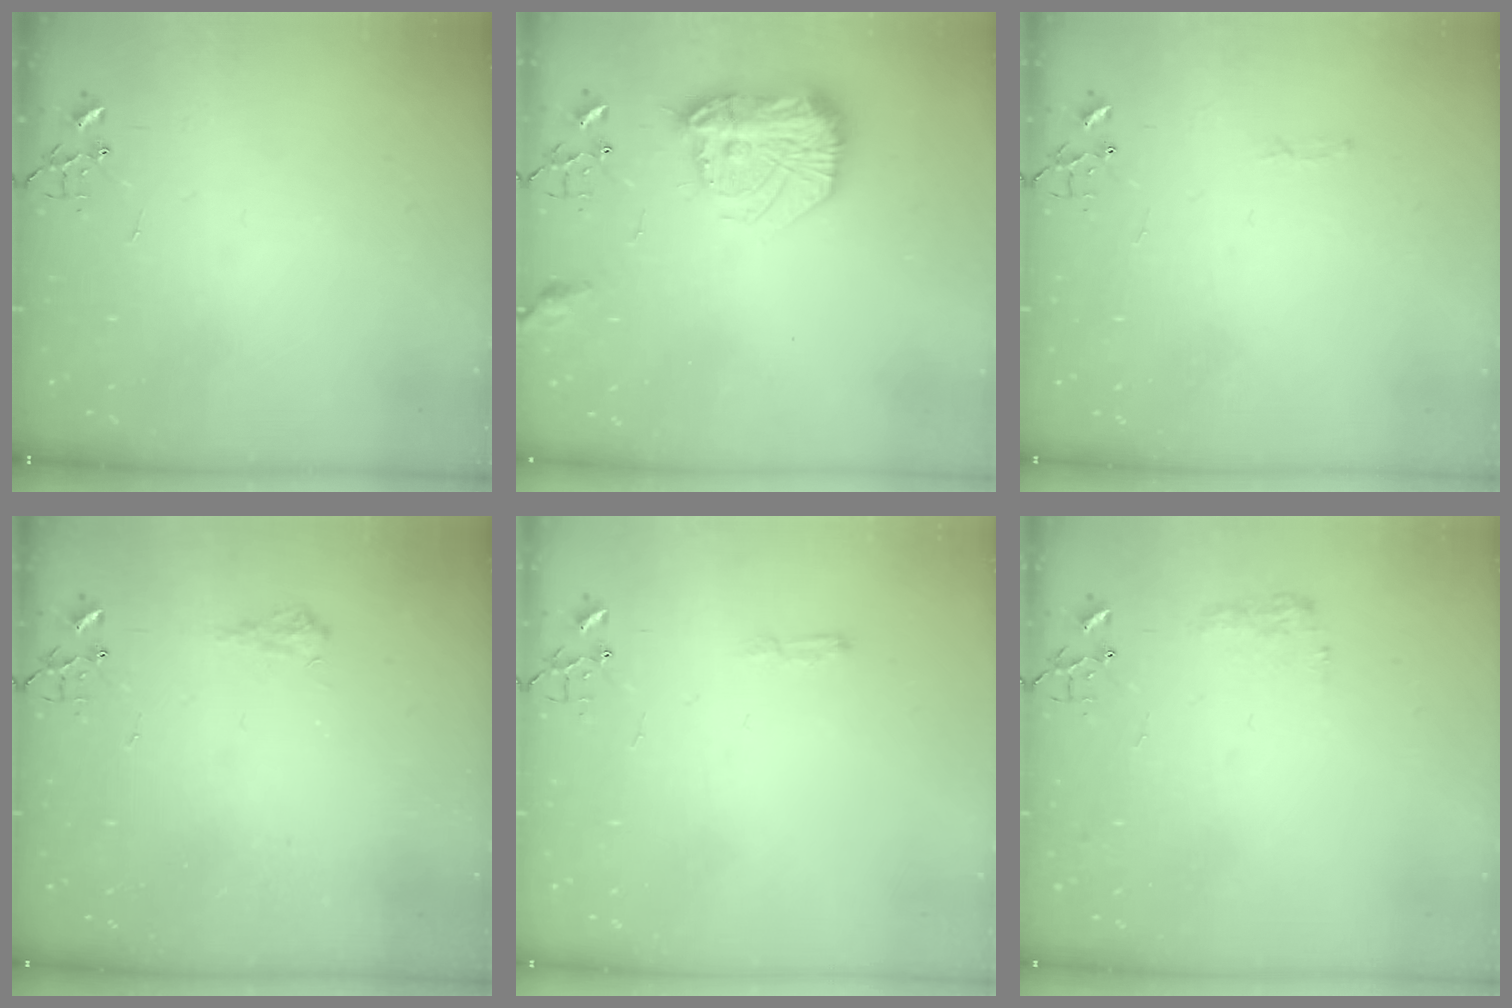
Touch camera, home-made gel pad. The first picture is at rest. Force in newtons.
{"total": 18.4, "press": 18.3, "slide": 1.4}
{"total": 2.8, "press": 2.8, "slide": 0.4}
{"total": 6.2, "press": 6.2, "slide": 0.9}
{"total": 3.8, "press": 3.8, "slide": 0.5}
{"total": 7.8, "press": 7.8, "slide": 0.1}